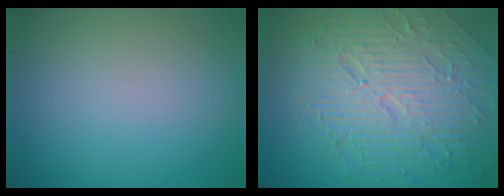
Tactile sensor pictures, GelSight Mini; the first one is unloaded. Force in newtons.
{"total": 9.8, "press": 6.5, "slide": 7.4}